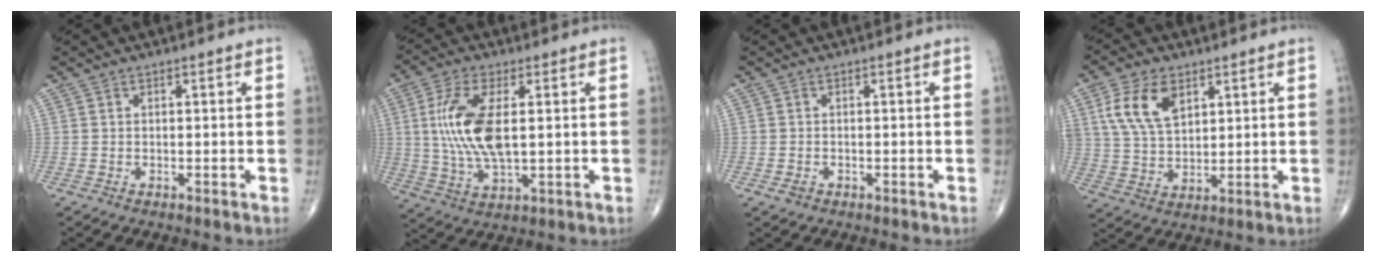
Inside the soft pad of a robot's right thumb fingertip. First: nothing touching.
{"total": 12.8, "force": [1.7, 5.4, 11.5], "torque": [-0.246, -0.008, 0.037]}
{"total": 1.3, "force": [-0.6, 0.9, 0.6], "torque": [-0.012, 0.004, -0.008]}
{"total": 10.4, "force": [4.5, 6.0, 7.2], "torque": [-0.132, -0.012, 0.089]}